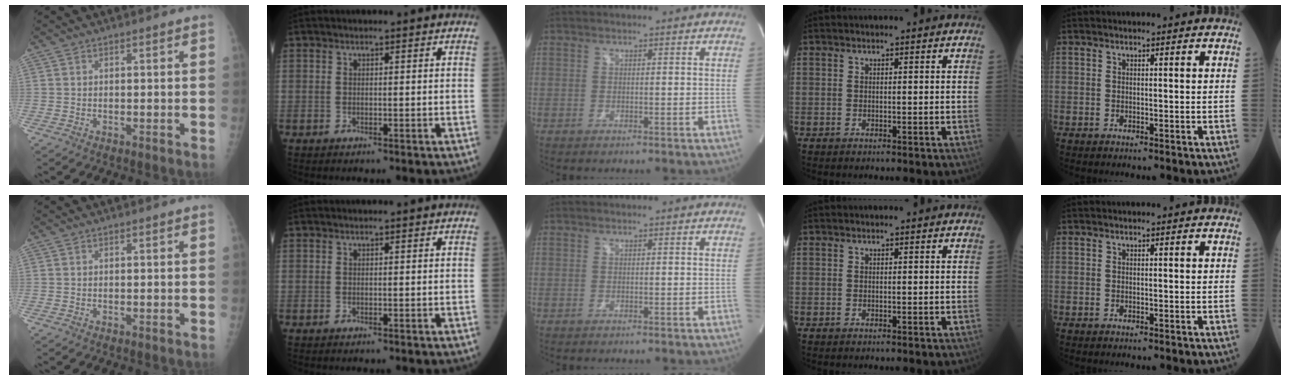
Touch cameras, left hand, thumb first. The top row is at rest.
{}